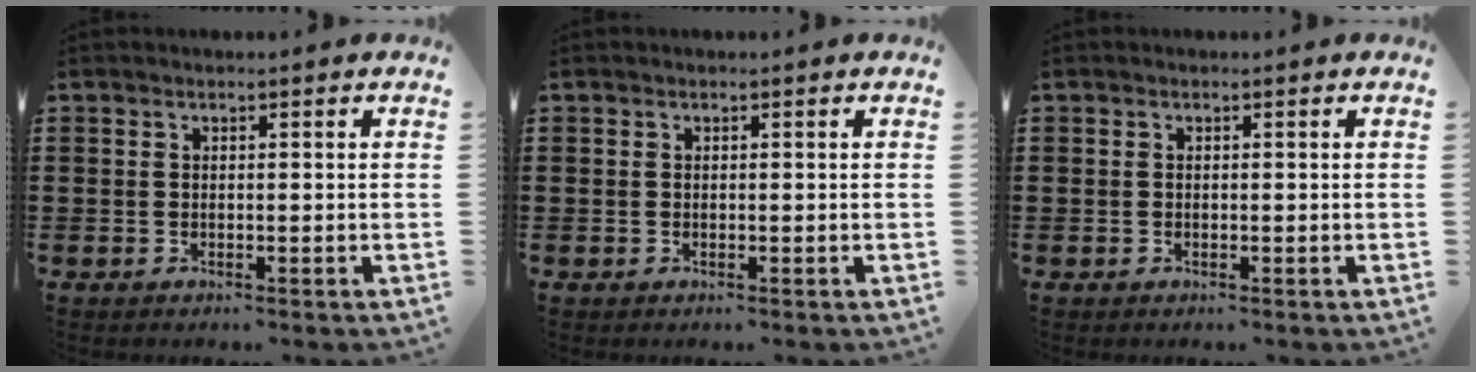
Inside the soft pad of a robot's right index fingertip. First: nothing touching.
{"total": 0.0}
{"total": 0.0}